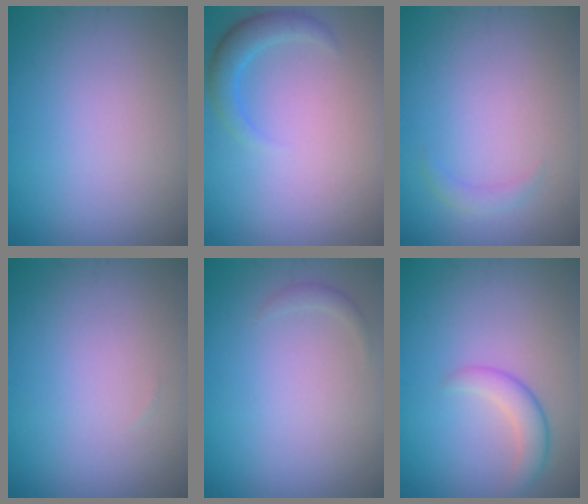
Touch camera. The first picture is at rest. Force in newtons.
{"total": 2.4, "press": 2.4, "slide": 0.1}
{"total": 0.9, "press": 0.9, "slide": 0.0}
{"total": 0.0}
{"total": 0.6, "press": 0.6, "slide": 0.0}
{"total": 2.3, "press": 2.3, "slide": 0.1}